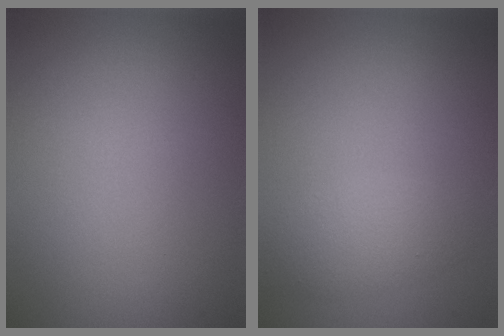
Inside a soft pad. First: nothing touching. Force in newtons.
{"total": 2.4, "press": 2.4, "slide": 0.1}